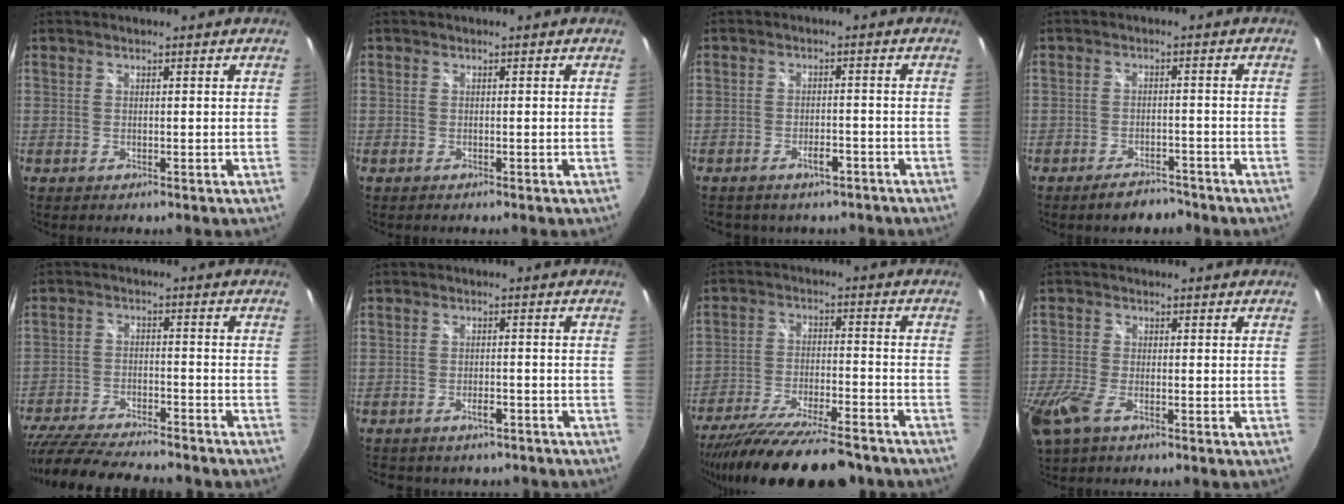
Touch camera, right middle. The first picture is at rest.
{"total": 0.5, "force": [-0.4, 0.1, 0.3], "torque": [-0.006, -0.002, -0.008]}
{"total": 4.2, "force": [-3.1, 2.1, 1.7], "torque": [-0.034, 0.006, -0.036]}
{"total": 4.5, "force": [-3.8, 1.8, 1.6], "torque": [-0.036, 0.007, -0.054]}
{"total": 21.5, "force": [-18.0, 4.9, 10.7], "torque": [-0.218, -0.049, -0.282]}
{"total": 5.4, "force": [-4.5, 2.3, 2.0], "torque": [-0.045, 0.000, -0.058]}
{"total": 21.8, "force": [-18.5, 3.8, 10.9], "torque": [-0.202, -0.051, -0.282]}
{"total": 10.5, "force": [-5.7, 4.7, 7.4], "torque": [-0.187, -0.034, -0.111]}